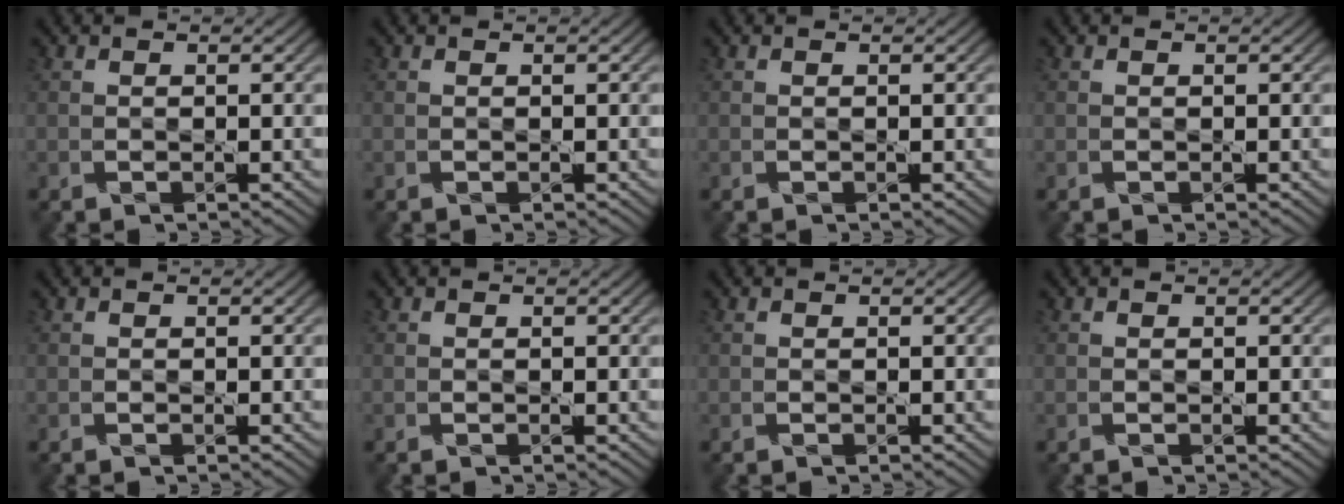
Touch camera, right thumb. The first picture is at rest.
{"total": 0.0}
{"total": 0.0}
{"total": 0.0}
{"total": 0.0}
{"total": 0.0}
{"total": 0.0}
{"total": 0.0}